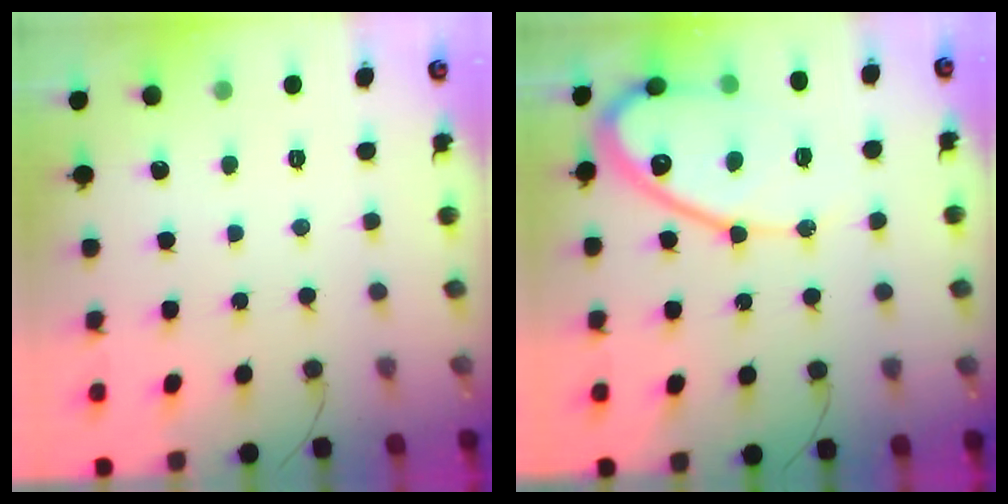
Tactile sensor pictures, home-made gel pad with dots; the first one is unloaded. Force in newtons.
{"total": 14.6, "press": 14.5, "slide": 1.5}